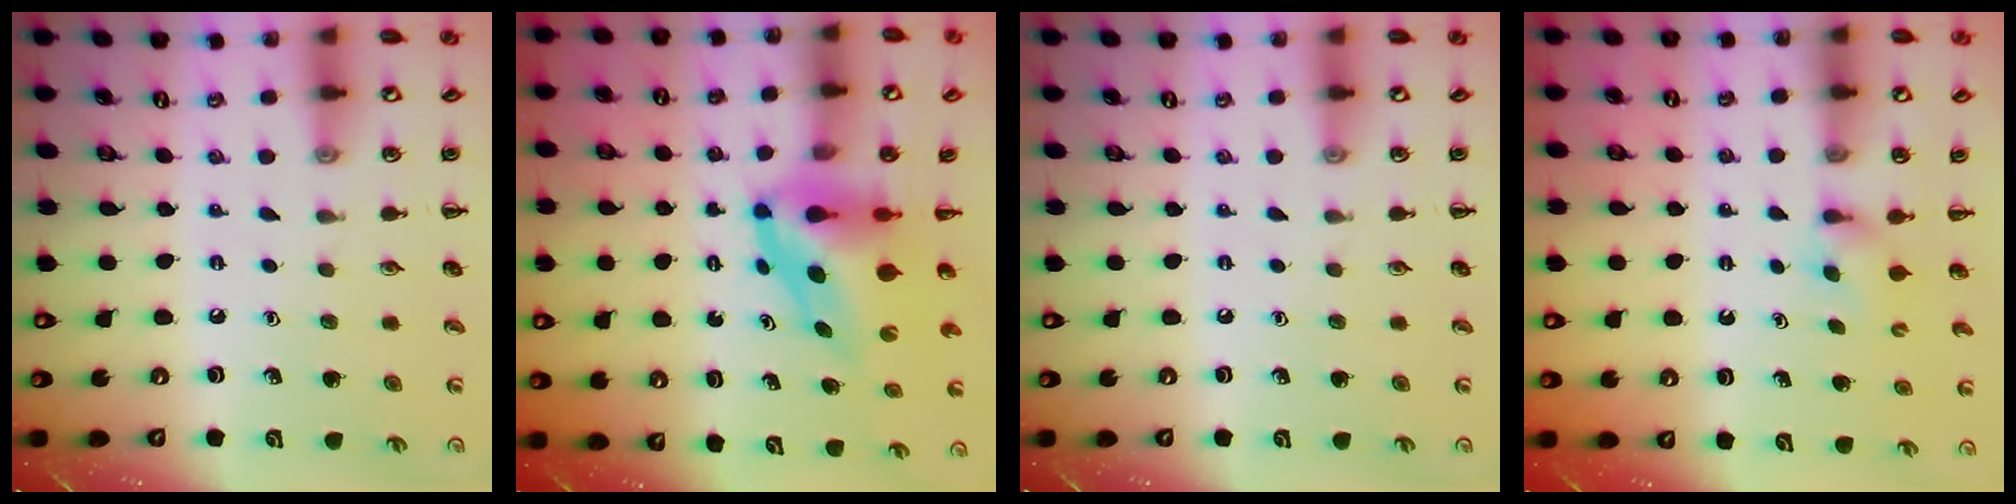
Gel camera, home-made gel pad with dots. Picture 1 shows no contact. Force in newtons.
{"total": 7.0, "press": 6.8, "slide": 1.8}
{"total": 0.0}
{"total": 2.4, "press": 2.3, "slide": 0.9}